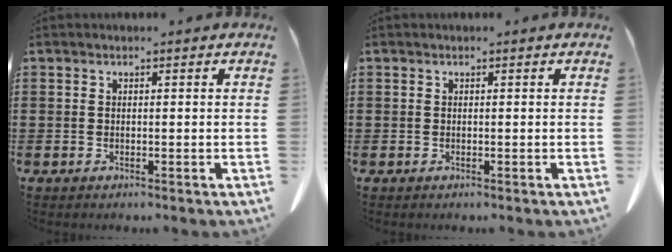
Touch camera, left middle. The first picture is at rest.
{"total": 0.0}